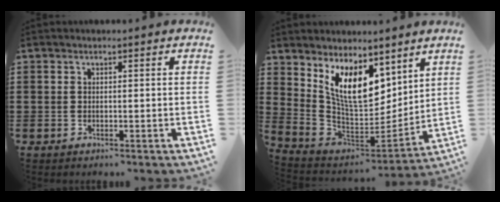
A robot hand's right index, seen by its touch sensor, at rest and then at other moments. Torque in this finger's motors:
{"motor_torque": [1.15, 0.99, 1.05, 0.21]}